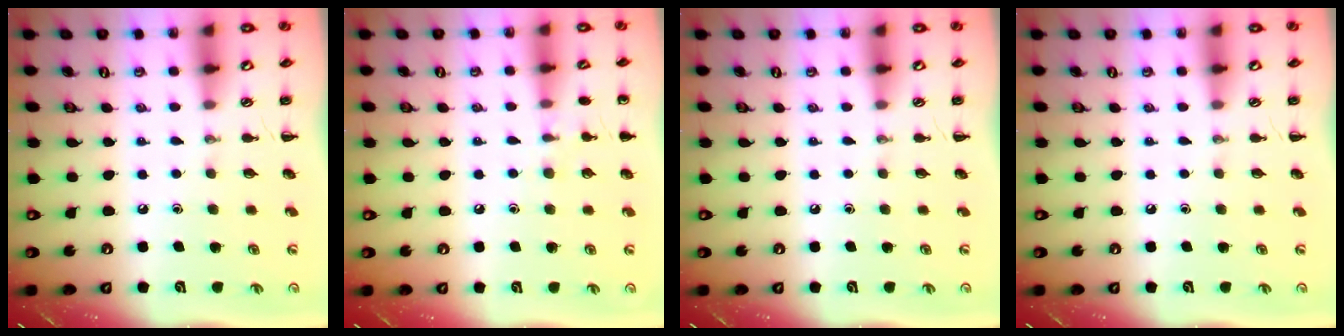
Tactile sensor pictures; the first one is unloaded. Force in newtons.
{"total": 6.7, "press": 6.4, "slide": 1.8}
{"total": 0.0}
{"total": 0.0}